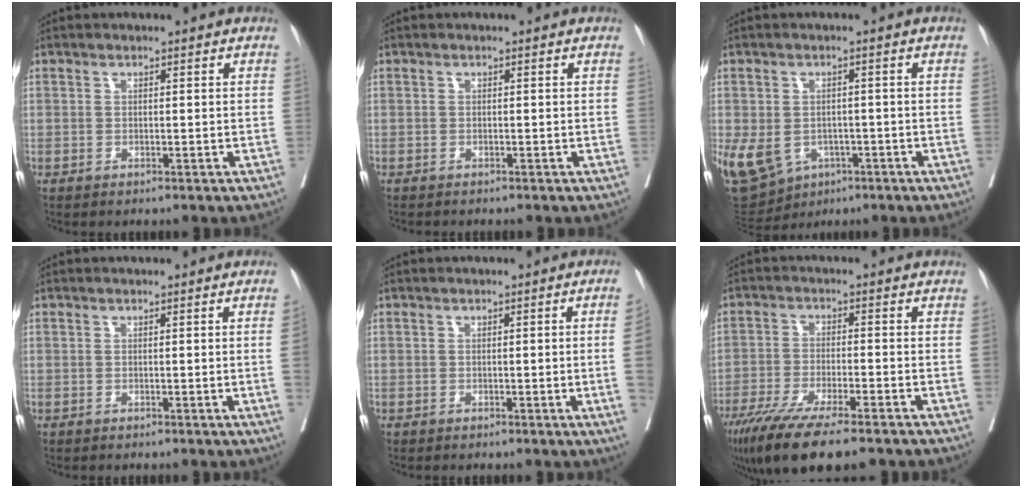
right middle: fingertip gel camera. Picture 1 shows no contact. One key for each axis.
{"total": 1.3, "fx": -1.2, "fy": 0.0, "fz": 0.4, "tx": -0.010, "ty": -0.002, "tz": -0.017}
{"total": 17.2, "fx": -6.5, "fy": 13.7, "fz": 8.2, "tx": -0.225, "ty": -0.002, "tz": -0.084}
{"total": 1.2, "fx": -0.3, "fy": -0.4, "fz": 1.1, "tx": -0.014, "ty": -0.001, "tz": -0.005}
{"total": 4.2, "fx": -0.8, "fy": -1.1, "fz": 3.9, "tx": -0.053, "ty": -0.003, "tz": -0.009}
{"total": 14.1, "fx": -10.5, "fy": 1.9, "fz": 9.2, "tx": -0.163, "ty": -0.038, "tz": -0.171}